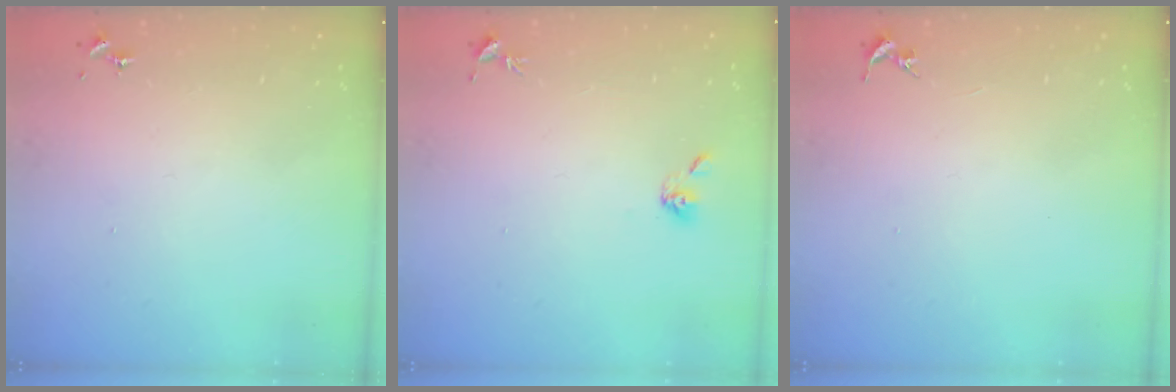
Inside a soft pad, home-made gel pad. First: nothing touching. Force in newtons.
{"total": 5.2, "press": 4.8, "slide": 1.8}
{"total": 0.0}